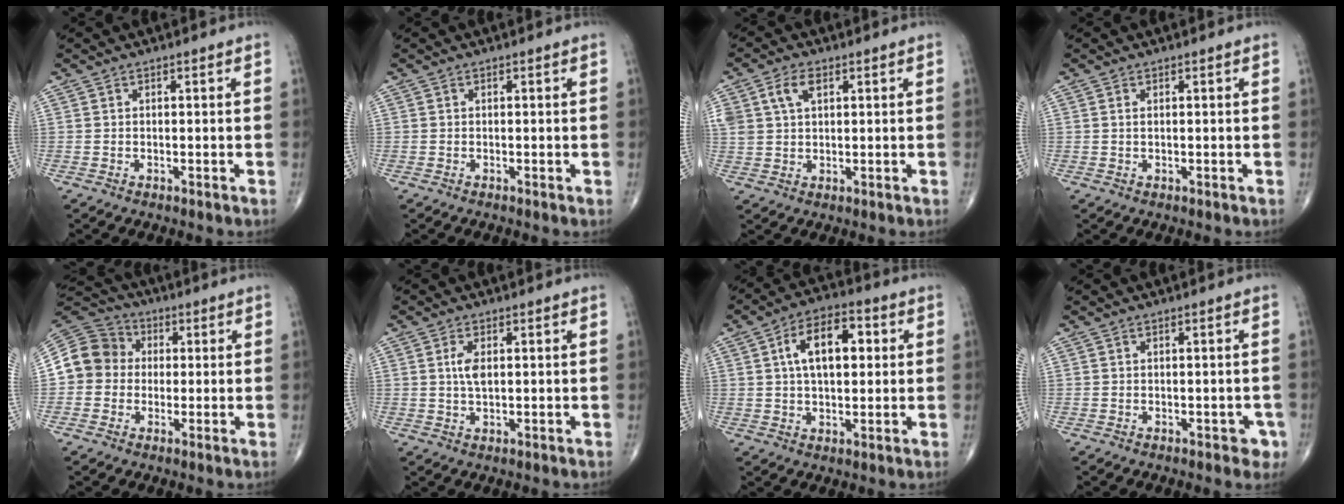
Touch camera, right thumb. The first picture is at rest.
{"total": 0.0}
{"total": 6.1, "force": [2.4, 3.7, 4.2], "torque": [-0.084, 0.003, 0.051]}
{"total": 0.6, "force": [0.2, 0.3, 0.5], "torque": [-0.013, 0.004, 0.006]}
{"total": 10.5, "force": [0.2, 9.8, 3.8], "torque": [-0.057, 0.030, -0.008]}
{"total": 3.4, "force": [0.7, 1.6, 2.9], "torque": [-0.059, -0.001, 0.014]}
{"total": 11.6, "force": [2.5, 6.3, 9.5], "torque": [-0.141, 0.016, 0.035]}
{"total": 2.5, "force": [-1.0, 1.8, 1.4], "torque": [0.003, 0.005, -0.009]}